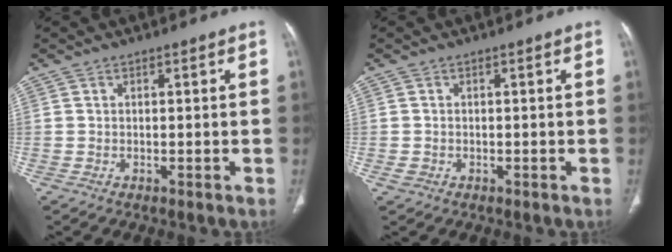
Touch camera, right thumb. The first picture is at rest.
{"total": 1.2, "force": [-0.3, 1.0, 0.5], "torque": [-0.012, 0.005, -0.003]}